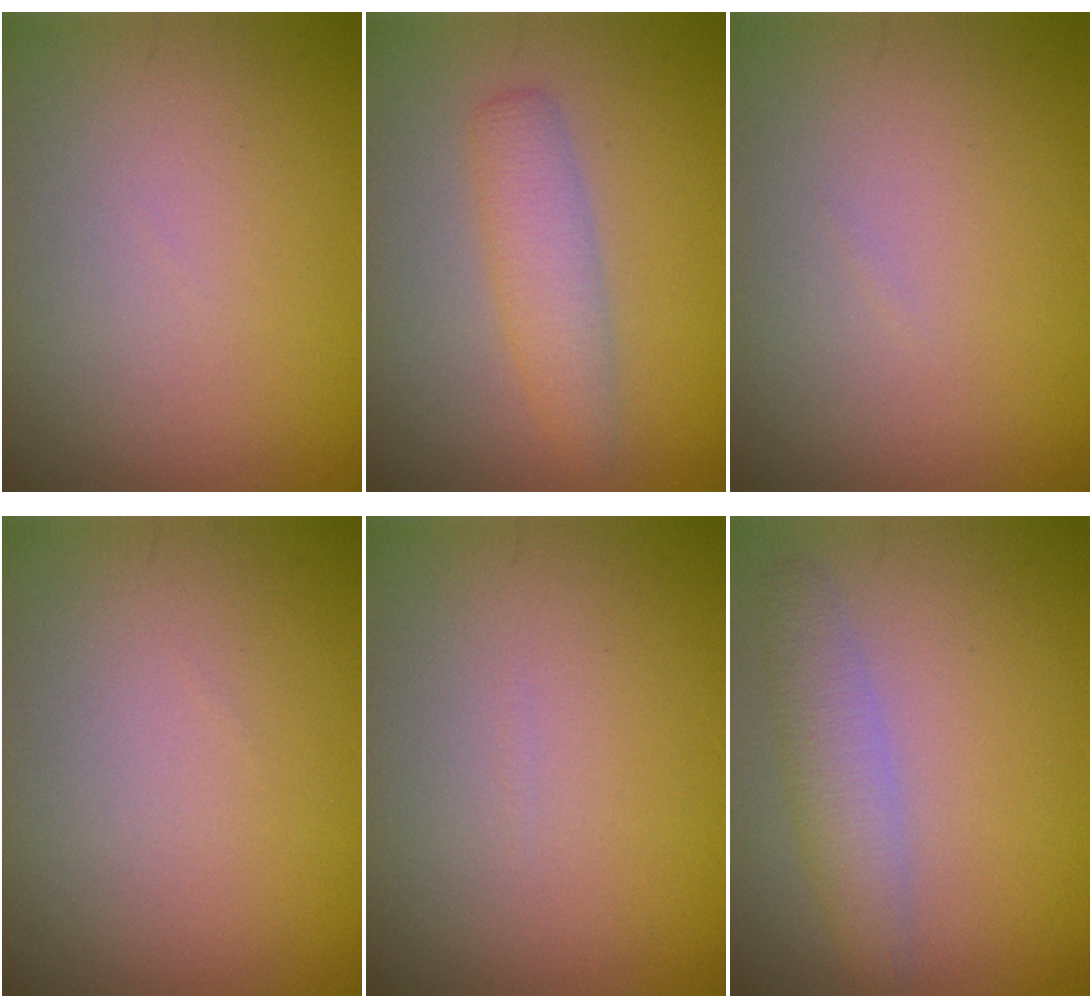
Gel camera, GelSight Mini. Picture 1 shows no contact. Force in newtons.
{"total": 2.8, "press": 2.8, "slide": 0.1}
{"total": 0.0}
{"total": 0.0}
{"total": 0.0}
{"total": 2.8, "press": 2.8, "slide": 0.1}